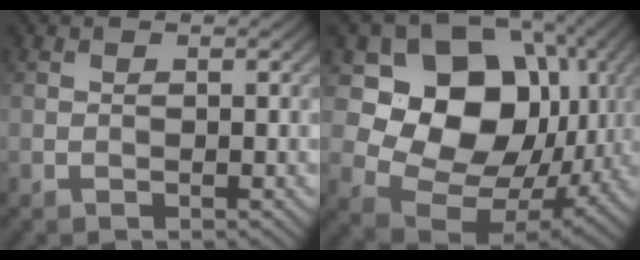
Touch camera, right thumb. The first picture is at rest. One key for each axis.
{"total": 15.9, "fx": 3.3, "fy": 12.5, "fz": 9.4, "tx": -0.169, "ty": -0.005, "tz": 0.059}